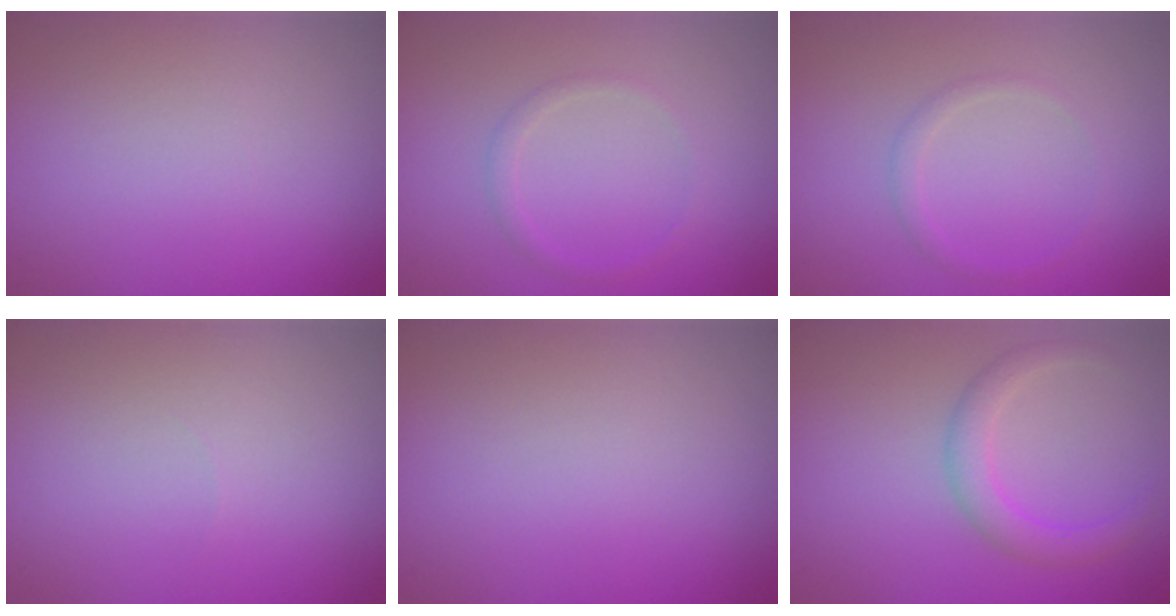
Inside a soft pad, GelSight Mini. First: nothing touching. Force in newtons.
{"total": 1.0, "press": 1.0, "slide": 0.1}
{"total": 1.0, "press": 1.0, "slide": 0.0}
{"total": 0.0}
{"total": 0.0}
{"total": 2.5, "press": 2.5, "slide": 0.1}